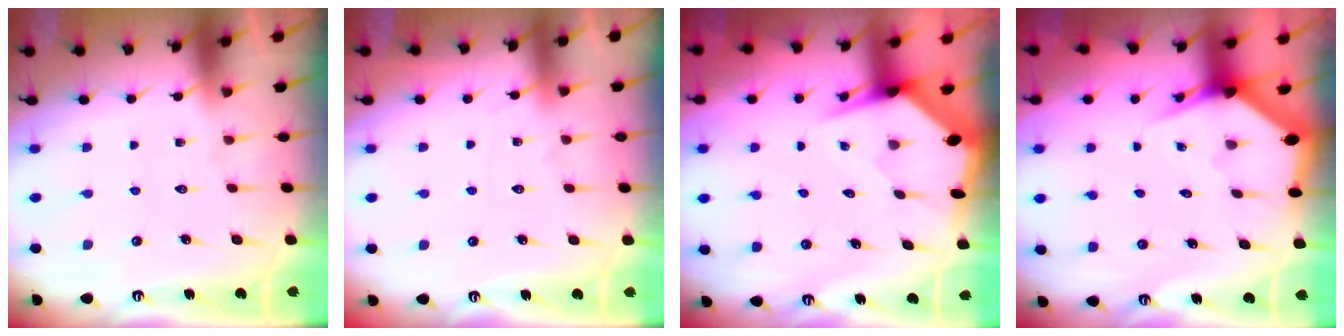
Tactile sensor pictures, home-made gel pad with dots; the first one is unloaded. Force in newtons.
{"total": 4.3, "press": 4.3, "slide": 0.6}
{"total": 3.3, "press": 3.3, "slide": 0.1}
{"total": 2.9, "press": 2.9, "slide": 0.2}